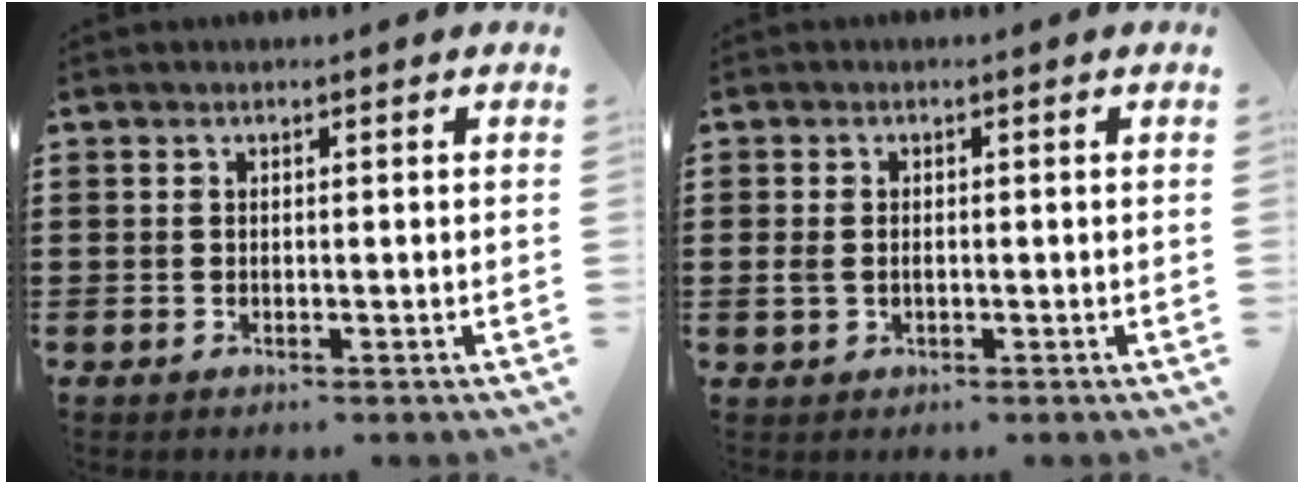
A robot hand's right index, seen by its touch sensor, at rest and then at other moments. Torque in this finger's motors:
{"motor_torque": [0.17, 0.17, 0.01, -0.01]}